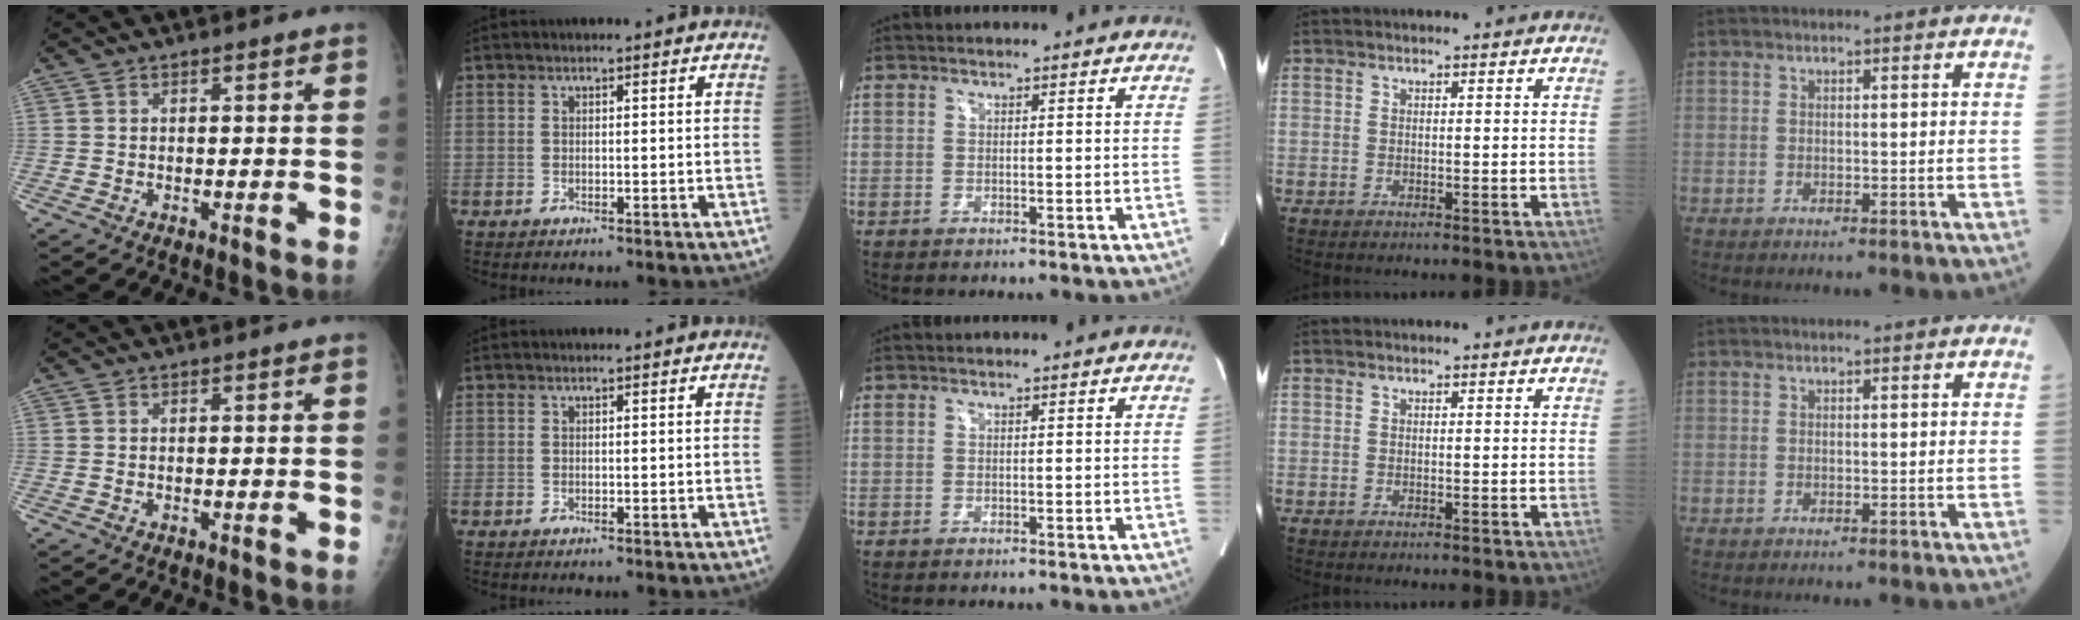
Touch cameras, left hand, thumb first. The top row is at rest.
{}